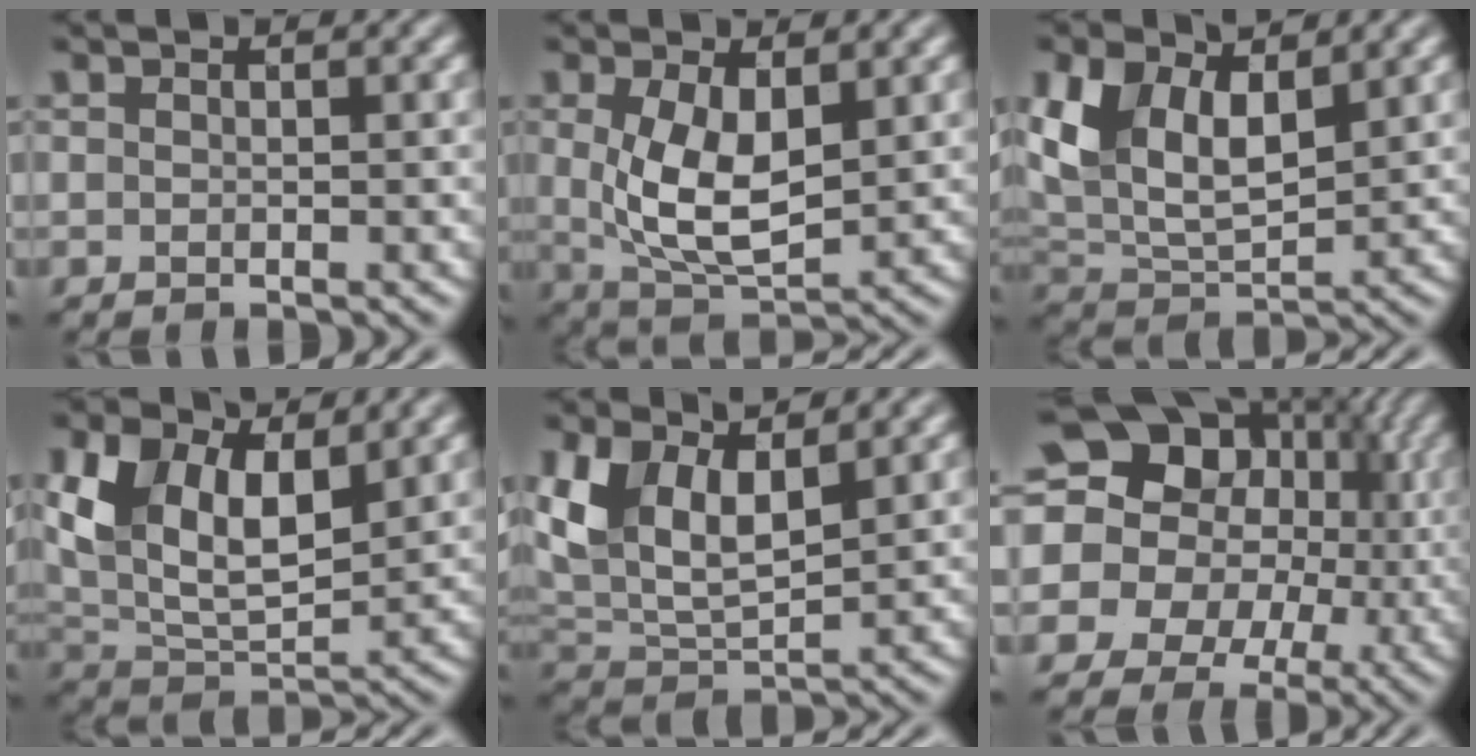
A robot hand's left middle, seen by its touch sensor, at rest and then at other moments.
{"total": 6.0, "force": [0.9, 2.9, 5.2], "torque": [-0.112, -0.008, 0.025]}
{"total": 8.0, "force": [3.4, 4.3, 5.8], "torque": [-0.127, 0.000, 0.062]}
{"total": 9.8, "force": [3.9, 5.3, 7.3], "torque": [-0.155, 0.002, 0.068]}
{"total": 7.2, "force": [3.3, 3.7, 5.3], "torque": [-0.116, 0.001, 0.060]}
{"total": 18.9, "force": [3.3, 16.3, 8.9], "torque": [-0.158, 0.022, 0.012]}